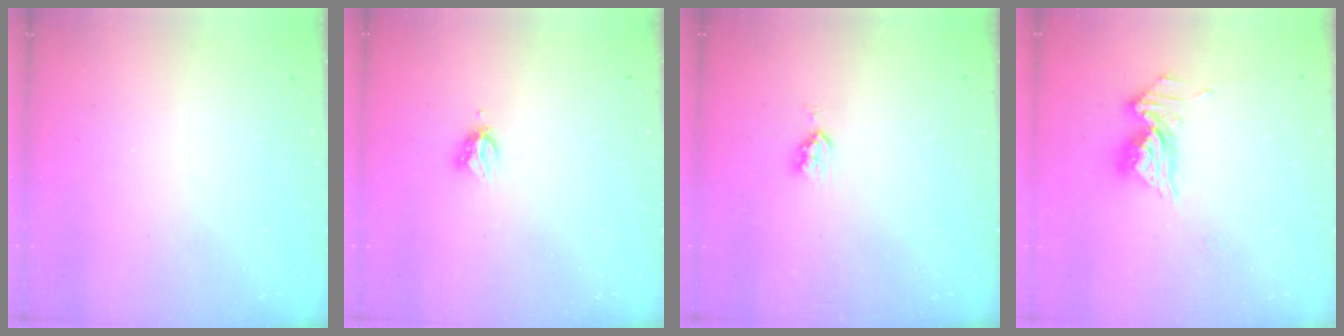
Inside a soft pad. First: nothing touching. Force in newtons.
{"total": 3.6, "press": 3.6, "slide": 0.5}
{"total": 3.3, "press": 3.3, "slide": 0.6}
{"total": 11.2, "press": 11.1, "slide": 1.1}